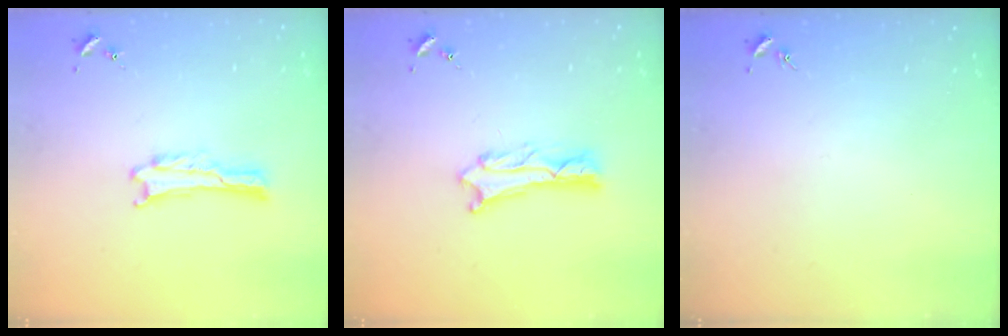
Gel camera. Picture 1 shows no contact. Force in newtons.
{"total": 1.8, "press": 1.8, "slide": 0.2}
{"total": 0.0}